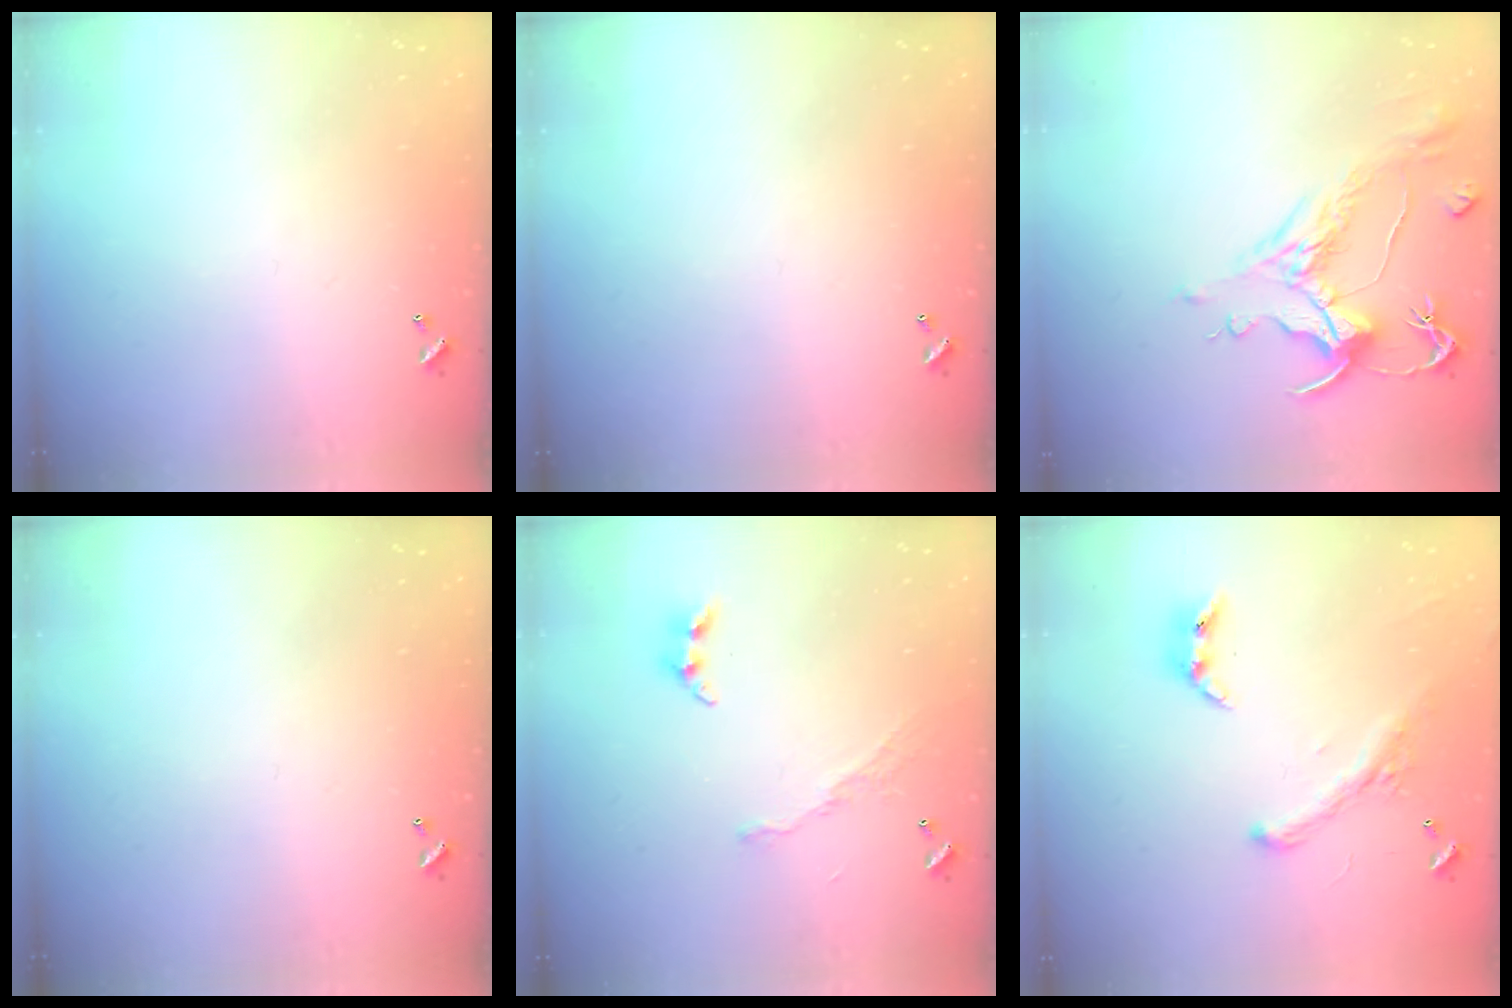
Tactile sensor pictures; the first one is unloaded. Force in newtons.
{"total": 0.0}
{"total": 1.5, "press": 0.5, "slide": 1.4}
{"total": 0.0}
{"total": 7.1, "press": 7.1, "slide": 0.6}
{"total": 2.6, "press": 2.3, "slide": 1.3}